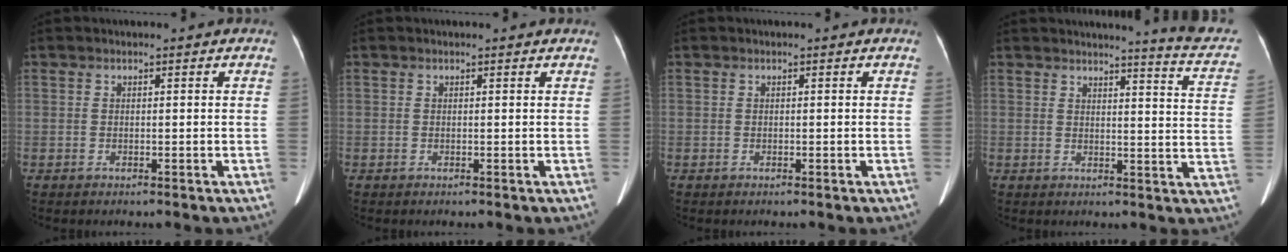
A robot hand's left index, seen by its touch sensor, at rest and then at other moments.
{"total": 0.7, "force": [0.7, 0.0, 0.1], "torque": [-0.008, -0.002, 0.004]}
{"total": 0.0}
{"total": 10.6, "force": [9.9, -0.4, 3.8], "torque": [-0.039, -0.061, 0.087]}